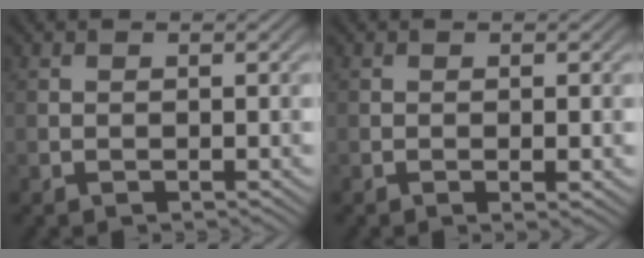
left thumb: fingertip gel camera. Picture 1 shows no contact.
{"total": 1.3, "force": [-0.3, 0.2, 1.2], "torque": [-0.023, -0.001, -0.006]}